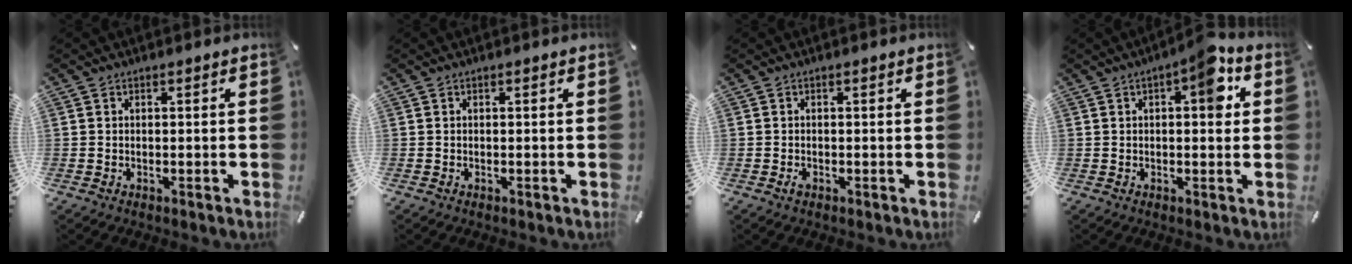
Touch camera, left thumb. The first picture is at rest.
{"total": 0.0}
{"total": 0.8, "force": [-0.3, 0.4, 0.6], "torque": [-0.011, -0.001, -0.006]}
{"total": 8.4, "force": [2.3, 3.5, 7.3], "torque": [-0.077, -0.011, 0.025]}